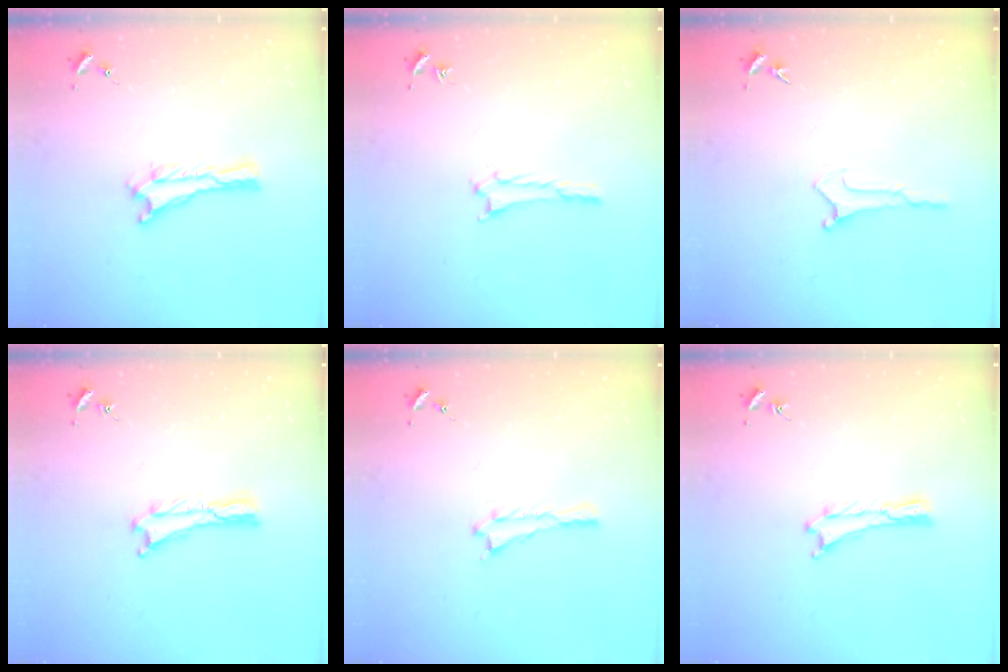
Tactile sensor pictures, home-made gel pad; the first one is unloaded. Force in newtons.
{"total": 1.9, "press": 1.9, "slide": 0.2}
{"total": 0.0}
{"total": 0.0}
{"total": 0.0}
{"total": 0.0}